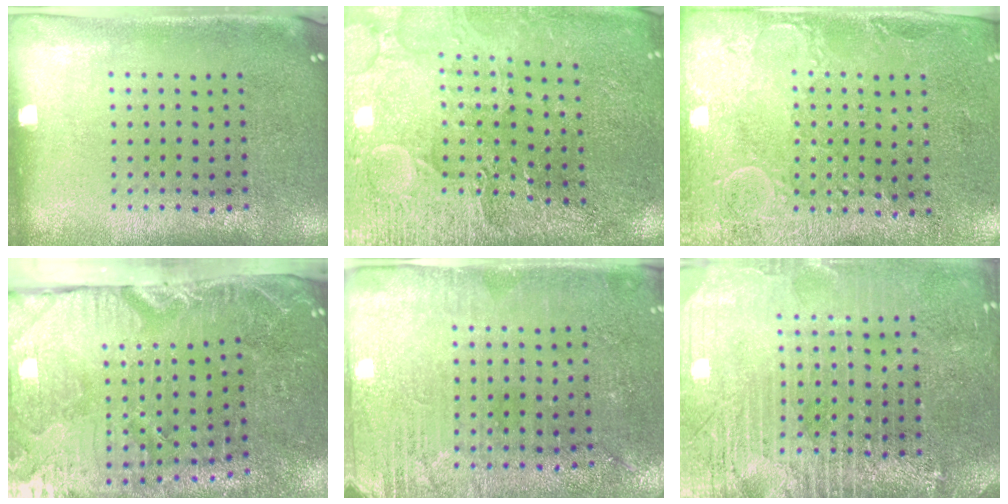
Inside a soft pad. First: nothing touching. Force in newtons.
{"total": 3.4, "press": 3.4, "slide": 0.4}
{"total": 2.7, "press": 2.4, "slide": 1.2}
{"total": 4.4, "press": 3.9, "slide": 1.9}
{"total": 2.8, "press": 2.7, "slide": 0.8}
{"total": 4.0, "press": 3.6, "slide": 1.8}